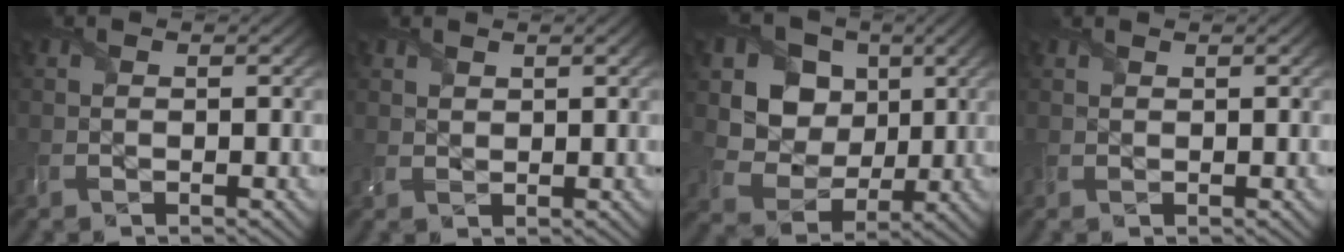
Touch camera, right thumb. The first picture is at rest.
{"total": 1.4, "force": [1.1, 0.7, 0.4], "torque": [-0.015, -0.001, 0.027]}
{"total": 10.2, "force": [3.2, 8.6, 4.5], "torque": [-0.124, -0.007, 0.077]}
{"total": 1.3, "force": [1.1, 0.5, 0.7], "torque": [-0.024, 0.006, 0.027]}